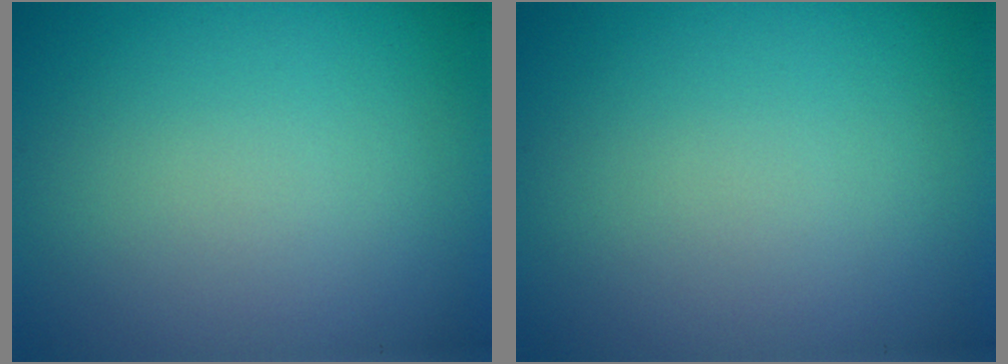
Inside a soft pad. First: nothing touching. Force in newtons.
{"total": 0.0}